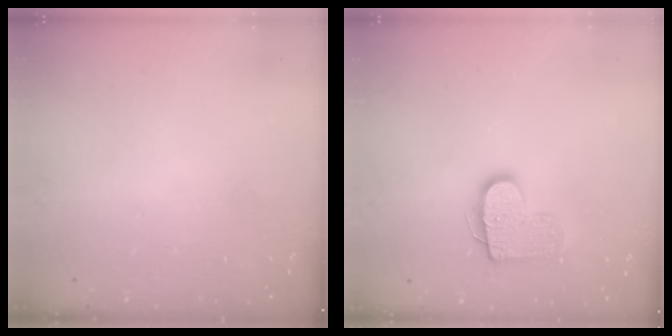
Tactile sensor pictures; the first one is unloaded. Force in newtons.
{"total": 11.8, "press": 11.8, "slide": 0.6}